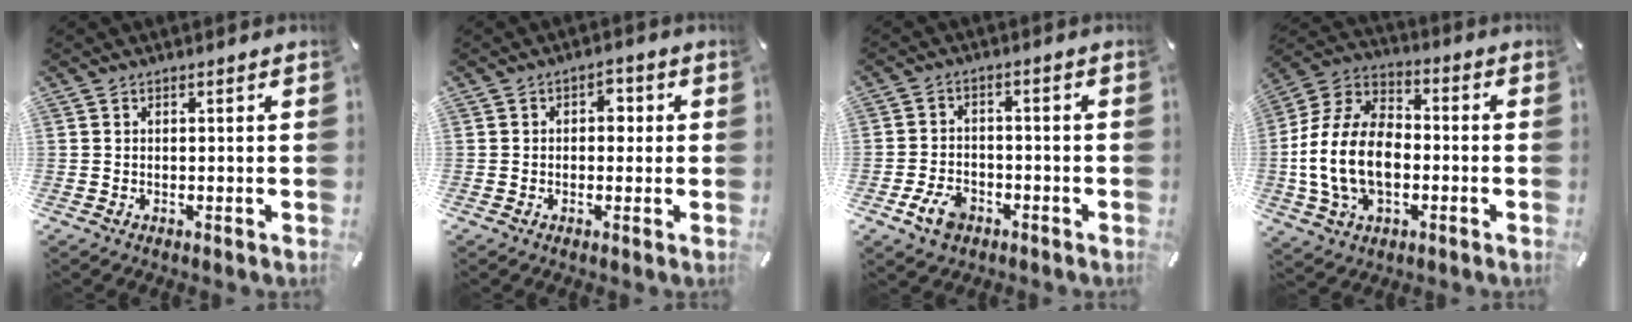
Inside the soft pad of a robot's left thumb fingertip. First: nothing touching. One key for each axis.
{"total": 3.2, "fx": 0.0, "fy": 2.4, "fz": 2.2, "tx": -0.020, "ty": 0.004, "tz": -0.010}
{"total": 6.3, "fx": -3.2, "fy": 4.4, "fz": 3.2, "tx": -0.073, "ty": 0.014, "tz": -0.060}
{"total": 16.0, "fx": -3.6, "fy": 11.1, "fz": 11.0, "tx": -0.255, "ty": 0.020, "tz": -0.070}